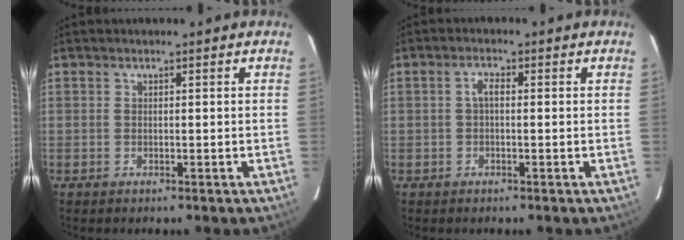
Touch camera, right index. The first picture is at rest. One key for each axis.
{"total": 1.9, "fx": 0.0, "fy": 0.8, "fz": 1.8, "tx": -0.037, "ty": 0.008, "tz": -0.001}